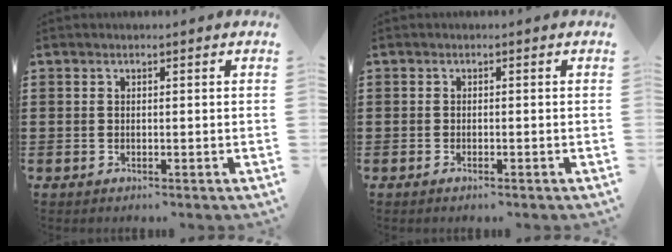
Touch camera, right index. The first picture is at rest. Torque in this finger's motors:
{"motor_torque": [0.25, 0.81, 0.03, -0.01]}